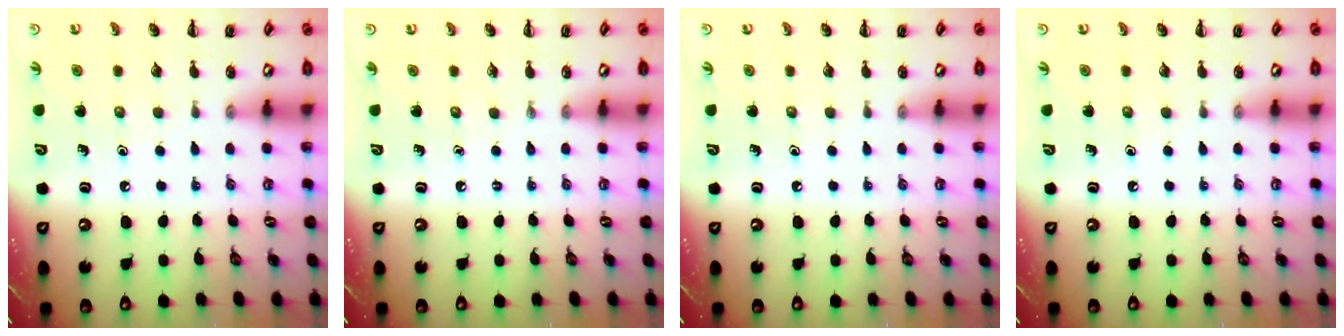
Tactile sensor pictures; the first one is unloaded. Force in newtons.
{"total": 0.0}
{"total": 0.0}
{"total": 0.0}